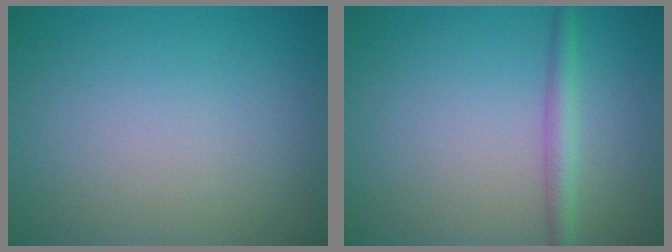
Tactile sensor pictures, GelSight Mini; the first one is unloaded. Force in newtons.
{"total": 2.2, "press": 2.2, "slide": 0.1}